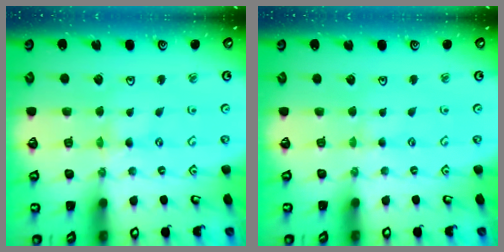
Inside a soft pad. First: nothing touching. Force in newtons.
{"total": 0.0}